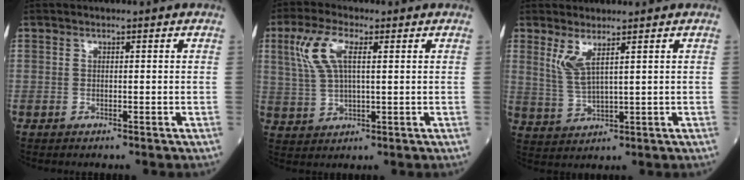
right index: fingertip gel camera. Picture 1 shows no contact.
{"total": 7.5, "force": [2.7, 2.5, 6.5], "torque": [-0.156, 0.015, 0.058]}
{"total": 4.4, "force": [2.4, 0.4, 3.7], "torque": [-0.088, -0.011, 0.060]}